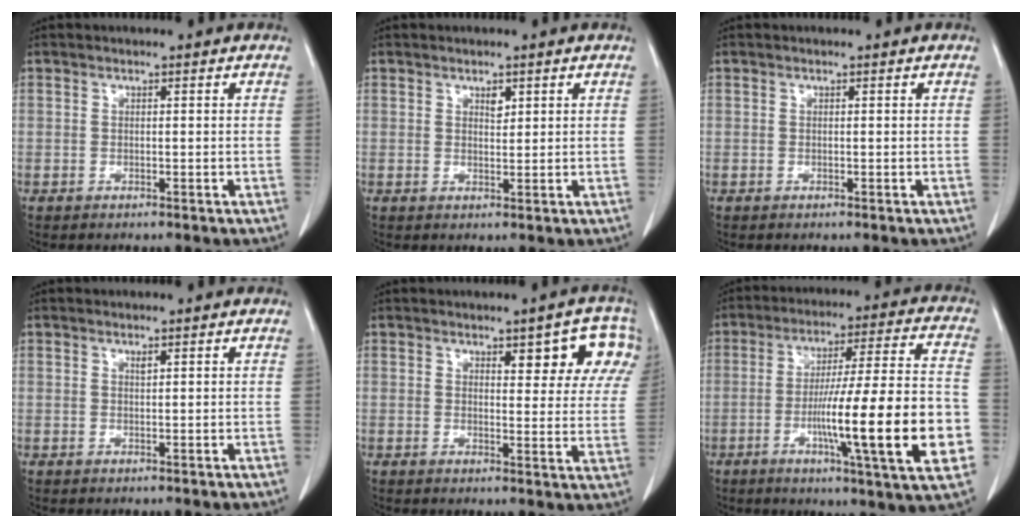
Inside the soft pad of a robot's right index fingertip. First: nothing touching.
{"total": 1.5, "force": [0.9, 0.7, 0.9], "torque": [-0.013, -0.005, 0.017]}
{"total": 0.0}
{"total": 0.6, "force": [0.5, 0.1, 0.4], "torque": [-0.008, -0.005, 0.009]}
{"total": 9.2, "force": [5.2, 3.1, 6.9], "torque": [-0.067, 0.005, 0.053]}
{"total": 20.9, "force": [-5.1, 0.6, 20.2], "torque": [-0.277, -0.004, -0.075]}